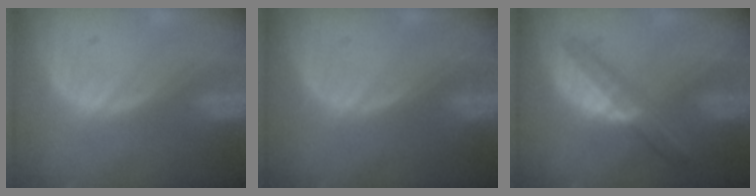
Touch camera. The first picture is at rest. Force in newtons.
{"total": 0.0}
{"total": 6.6, "press": 5.7, "slide": 3.4}